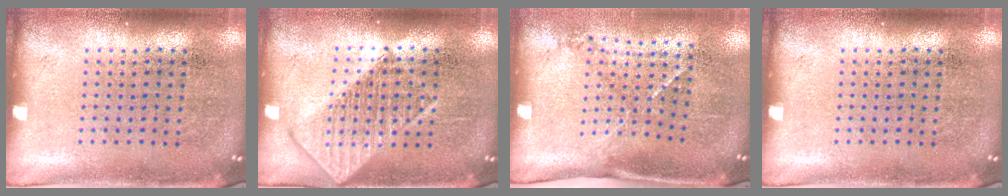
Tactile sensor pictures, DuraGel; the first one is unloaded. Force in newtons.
{"total": 2.9, "press": 2.9, "slide": 0.3}
{"total": 1.5, "press": 1.0, "slide": 1.2}
{"total": 0.0}